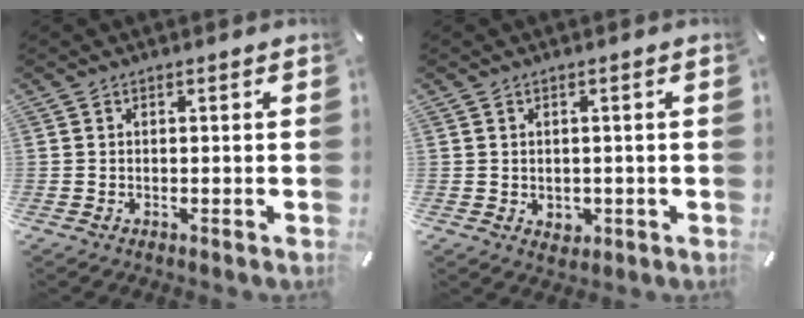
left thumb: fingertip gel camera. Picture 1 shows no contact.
{"total": 2.1, "force": [0.1, 2.0, 0.6], "torque": [-0.004, 0.000, 0.000]}